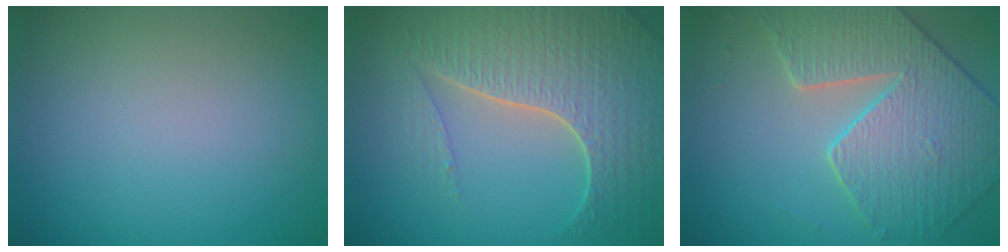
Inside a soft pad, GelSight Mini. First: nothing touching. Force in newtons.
{"total": 7.3, "press": 5.3, "slide": 5.0}
{"total": 5.3, "press": 5.0, "slide": 1.8}